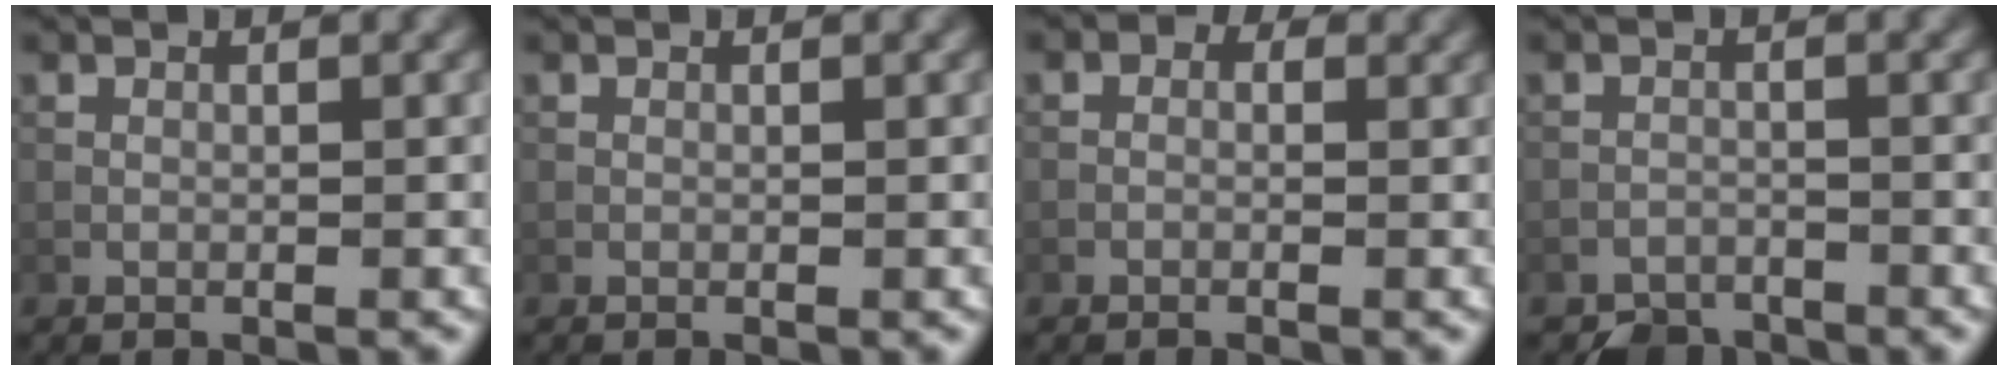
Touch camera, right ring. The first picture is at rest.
{"total": 0.0}
{"total": 1.6, "force": [0.3, 1.3, 0.9], "torque": [0.004, -0.004, -0.015]}
{"total": 2.3, "force": [-2.2, 0.7, -0.2], "torque": [0.008, 0.002, -0.039]}